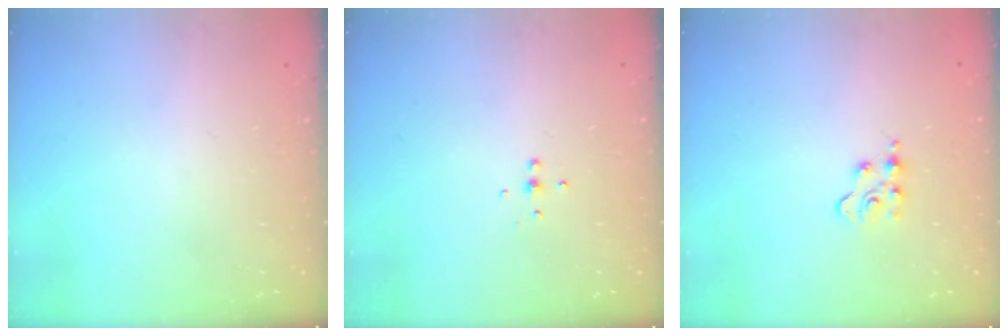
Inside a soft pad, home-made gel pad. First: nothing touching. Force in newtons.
{"total": 3.9, "press": 3.9, "slide": 0.3}
{"total": 3.0, "press": 2.9, "slide": 0.4}